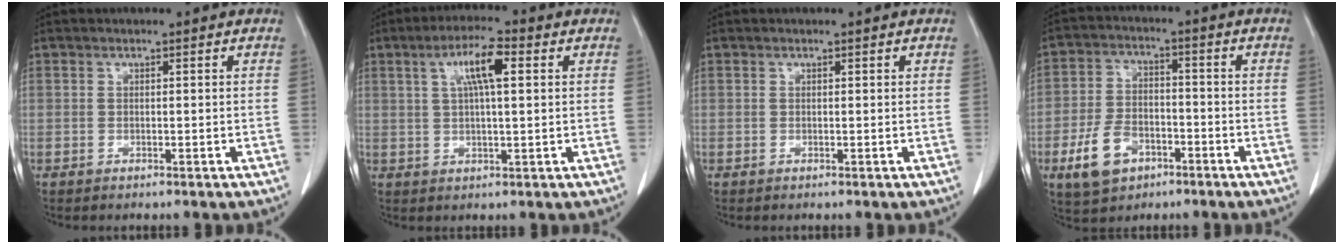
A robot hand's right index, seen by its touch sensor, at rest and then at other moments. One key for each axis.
{"total": 7.0, "fx": 2.4, "fy": 1.1, "fz": 6.5, "tx": -0.121, "ty": 0.014, "tz": 0.041}
{"total": 0.0}
{"total": 8.8, "fx": -4.3, "fy": 5.5, "fz": 5.3, "tx": -0.118, "ty": 0.007, "tz": -0.072}